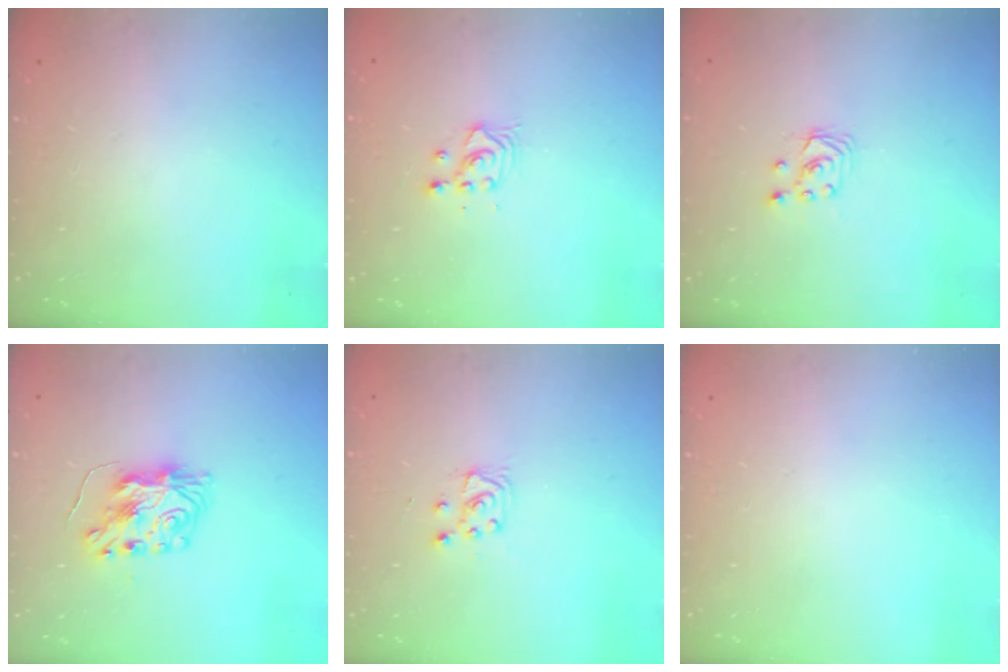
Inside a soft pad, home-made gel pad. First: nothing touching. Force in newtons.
{"total": 3.7, "press": 3.7, "slide": 0.3}
{"total": 2.6, "press": 2.6, "slide": 0.3}
{"total": 7.8, "press": 7.8, "slide": 0.2}
{"total": 4.9, "press": 4.9, "slide": 0.5}
{"total": 0.0}